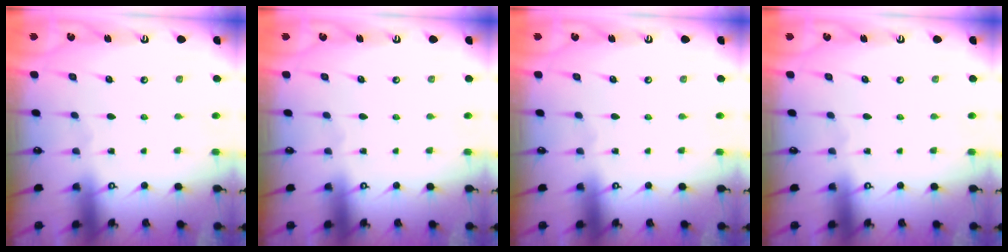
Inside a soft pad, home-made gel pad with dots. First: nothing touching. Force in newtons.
{"total": 0.0}
{"total": 0.0}
{"total": 0.0}